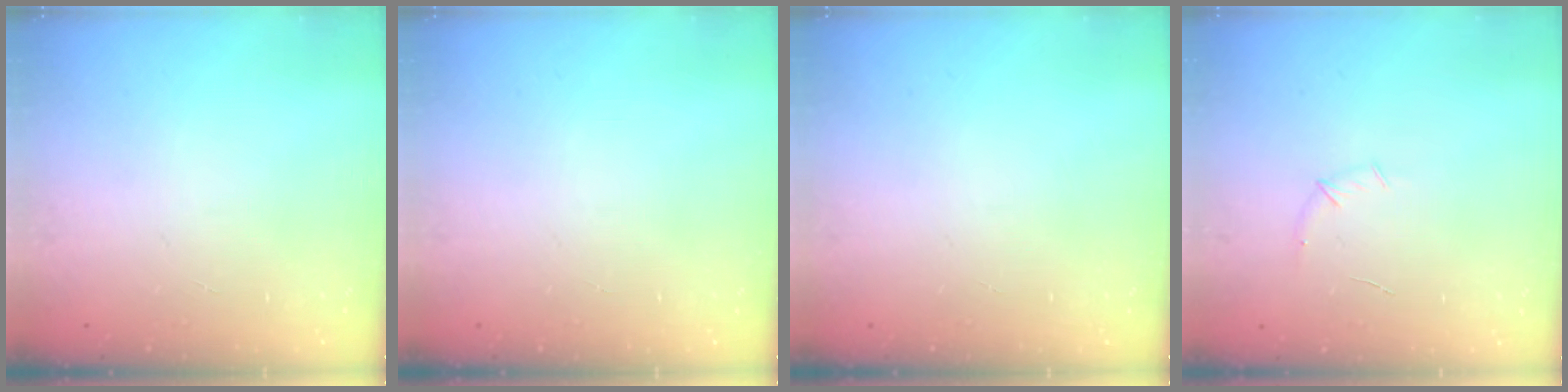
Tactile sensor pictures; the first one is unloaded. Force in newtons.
{"total": 0.0}
{"total": 0.0}
{"total": 5.0, "press": 4.8, "slide": 1.4}